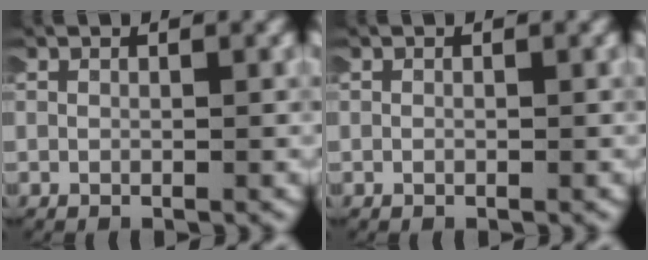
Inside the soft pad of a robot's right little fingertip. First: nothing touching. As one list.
[{"total": 0.0}]